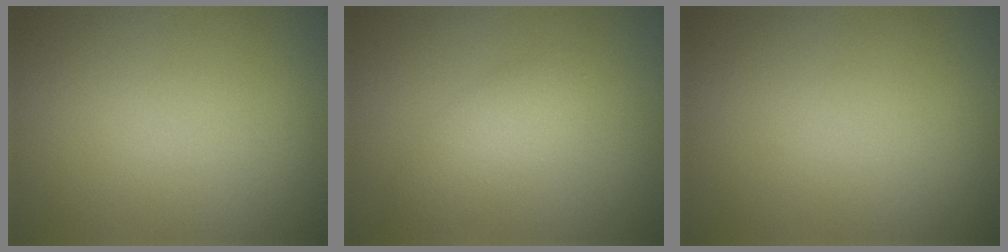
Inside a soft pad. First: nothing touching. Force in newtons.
{"total": 2.9, "press": 2.8, "slide": 0.3}
{"total": 0.0}